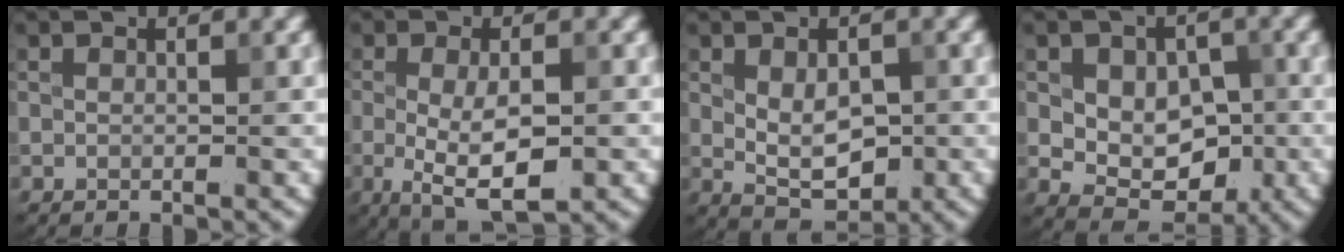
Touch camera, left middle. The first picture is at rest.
{"total": 5.7, "force": [-1.2, 1.9, 5.2], "torque": [-0.099, -0.014, -0.017]}
{"total": 4.3, "force": [0.0, 2.5, 3.5], "torque": [-0.061, -0.005, 0.005]}
{"total": 5.9, "force": [-0.2, 4.0, 4.2], "torque": [-0.066, -0.006, -0.002]}